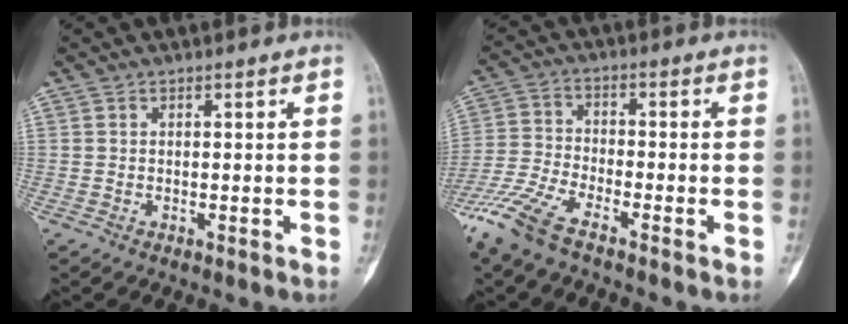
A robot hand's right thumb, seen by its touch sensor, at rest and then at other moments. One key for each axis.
{"total": 10.5, "fx": -7.4, "fy": 2.4, "fz": 7.0, "tx": -0.171, "ty": 0.008, "tz": -0.156}